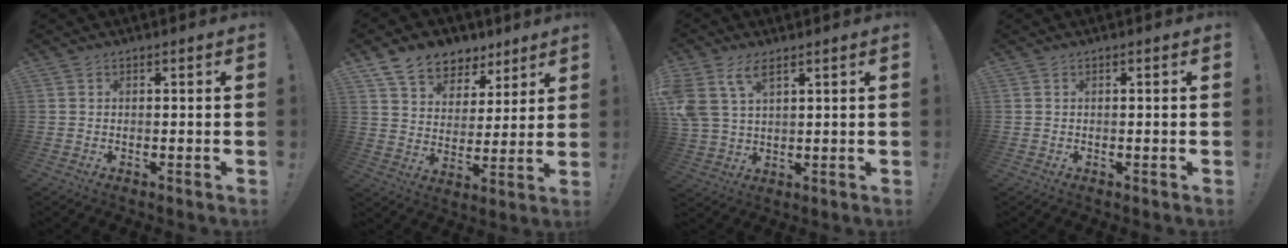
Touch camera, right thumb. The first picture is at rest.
{"total": 11.2, "force": [8.2, 6.8, 3.5], "torque": [-0.061, -0.057, 0.158]}
{"total": 8.6, "force": [4.8, 4.7, 5.4], "torque": [-0.120, -0.013, 0.094]}
{"total": 0.9, "force": [0.0, -0.6, 0.8], "torque": [-0.013, -0.003, -0.002]}